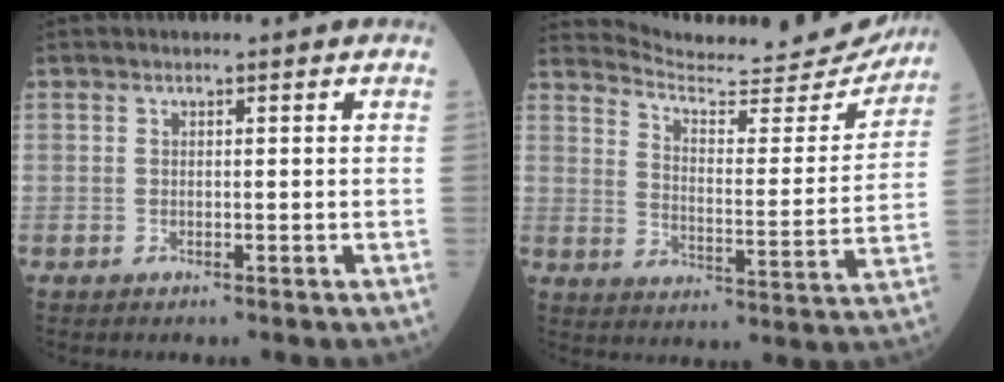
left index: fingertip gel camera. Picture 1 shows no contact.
{"total": 18.4, "force": [18.0, 1.9, 3.3], "torque": [-0.046, -0.071, 0.233]}